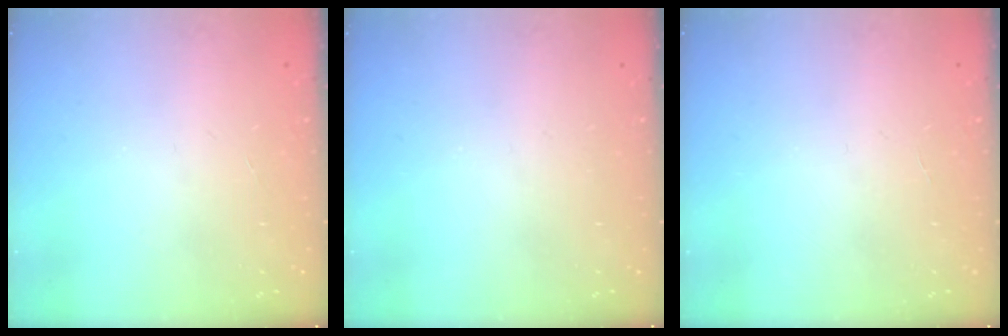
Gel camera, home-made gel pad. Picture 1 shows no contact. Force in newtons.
{"total": 0.0}
{"total": 0.0}